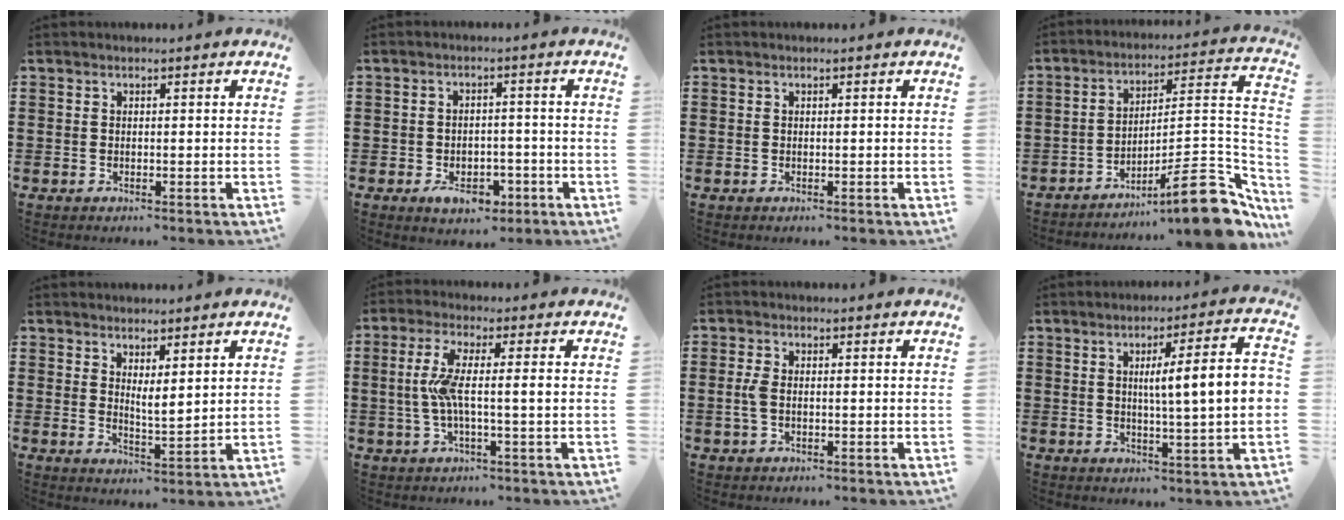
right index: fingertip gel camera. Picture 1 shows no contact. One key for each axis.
{"total": 5.0, "fx": -2.6, "fy": 2.9, "fz": 3.1, "tx": -0.055, "ty": 0.008, "tz": -0.045}
{"total": 0.0}
{"total": 12.8, "fx": -8.2, "fy": 2.4, "fz": 9.5, "tx": -0.121, "ty": 0.014, "tz": -0.143}
{"total": 2.6, "fx": 2.2, "fy": 0.4, "fz": 1.3, "tx": -0.025, "ty": -0.002, "tz": 0.038}
{"total": 6.2, "fx": -0.2, "fy": 0.6, "fz": 6.1, "tx": -0.125, "ty": -0.007, "tz": -0.014}
{"total": 2.9, "fx": -0.3, "fy": 1.3, "fz": 2.5, "tx": -0.064, "ty": -0.002, "tz": -0.011}
{"total": 8.2, "fx": 0.7, "fy": 0.7, "fz": 8.1, "tx": -0.134, "ty": -0.006, "tz": -0.001}